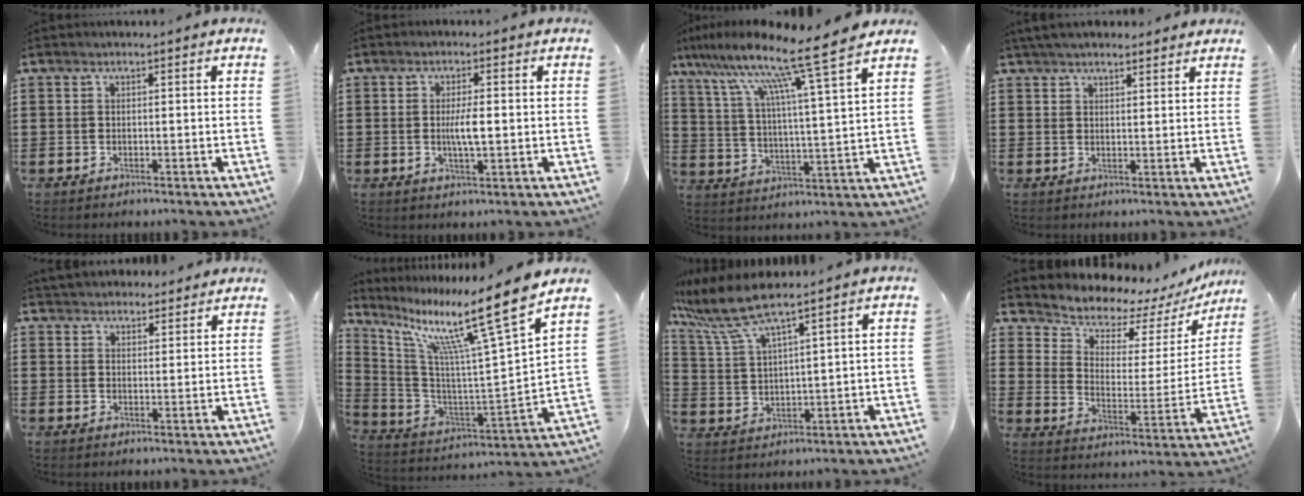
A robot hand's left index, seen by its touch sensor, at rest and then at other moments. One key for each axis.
{"total": 4.0, "fx": 0.0, "fy": 0.8, "fz": 3.9, "tx": -0.070, "ty": -0.001, "tz": -0.002}
{"total": 12.0, "fx": 9.7, "fy": -0.5, "fz": 7.1, "tx": -0.166, "ty": -0.065, "tz": 0.152}
{"total": 3.5, "fx": 3.2, "fy": 0.9, "fz": 0.8, "tx": -0.024, "ty": 0.000, "tz": 0.062}
{"total": 3.6, "fx": 3.3, "fy": 1.2, "fz": -0.5, "tx": -0.004, "ty": -0.008, "tz": 0.064}
{"total": 15.1, "fx": 10.0, "fy": 0.7, "fz": 11.4, "tx": -0.222, "ty": -0.065, "tz": 0.148}
{"total": 8.1, "fx": 6.5, "fy": 0.8, "fz": 4.7, "tx": -0.122, "ty": -0.025, "tz": 0.112}
{"total": 6.3, "fx": 5.9, "fy": 2.1, "fz": 0.6, "tx": -0.045, "ty": -0.052, "tz": 0.099}